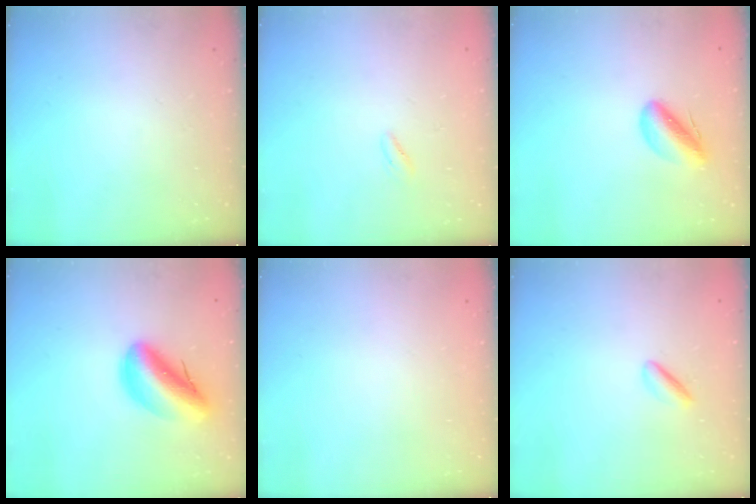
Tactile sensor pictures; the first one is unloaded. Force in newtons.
{"total": 0.7, "press": 0.5, "slide": 0.5}
{"total": 7.1, "press": 6.8, "slide": 2.1}
{"total": 13.6, "press": 13.1, "slide": 3.8}
{"total": 2.0, "press": 2.0, "slide": 0.1}
{"total": 2.0, "press": 1.9, "slide": 0.6}